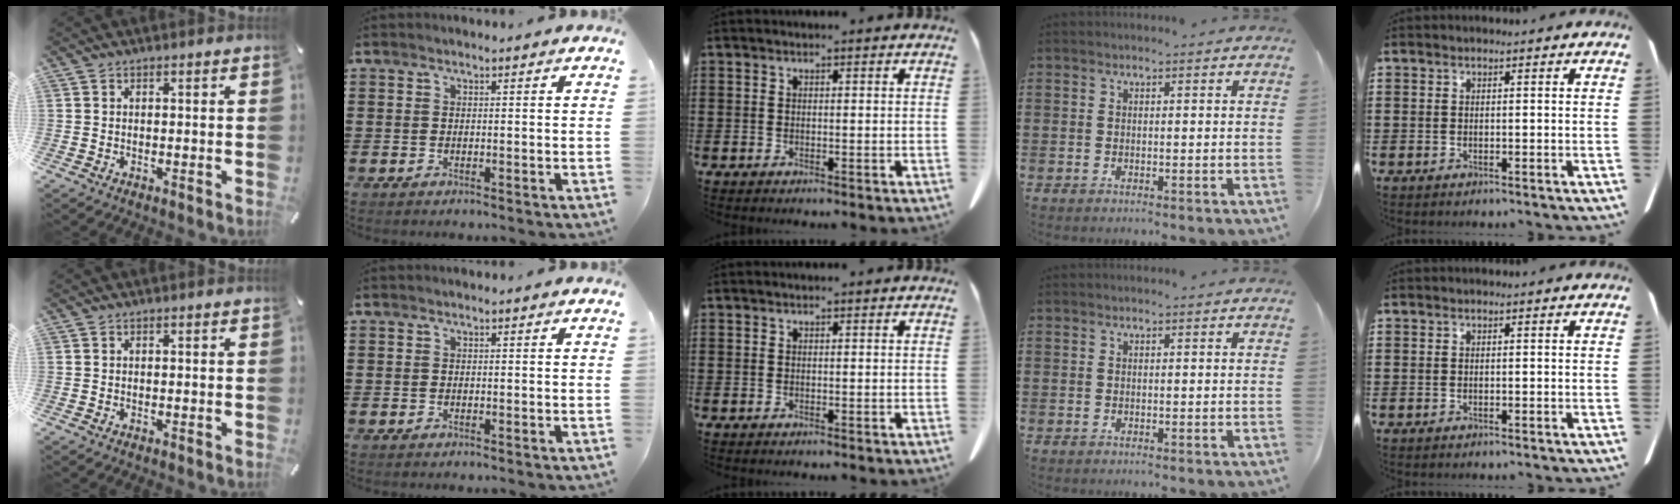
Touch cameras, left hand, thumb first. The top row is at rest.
{}